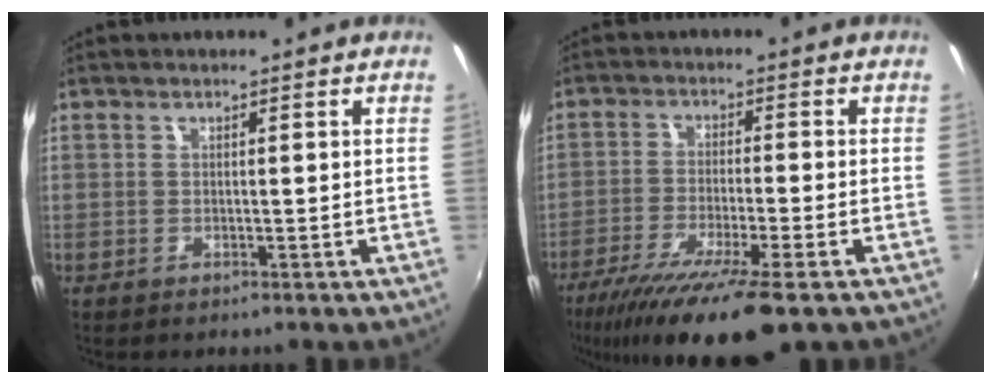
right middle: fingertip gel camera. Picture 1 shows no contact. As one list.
[{"total": 14.6, "force": [-10.1, 1.2, 10.5], "torque": [-0.206, -0.054, -0.170]}]